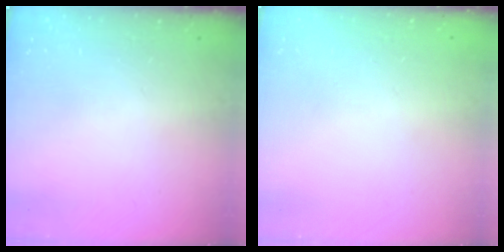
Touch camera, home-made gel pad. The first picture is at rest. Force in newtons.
{"total": 0.0}